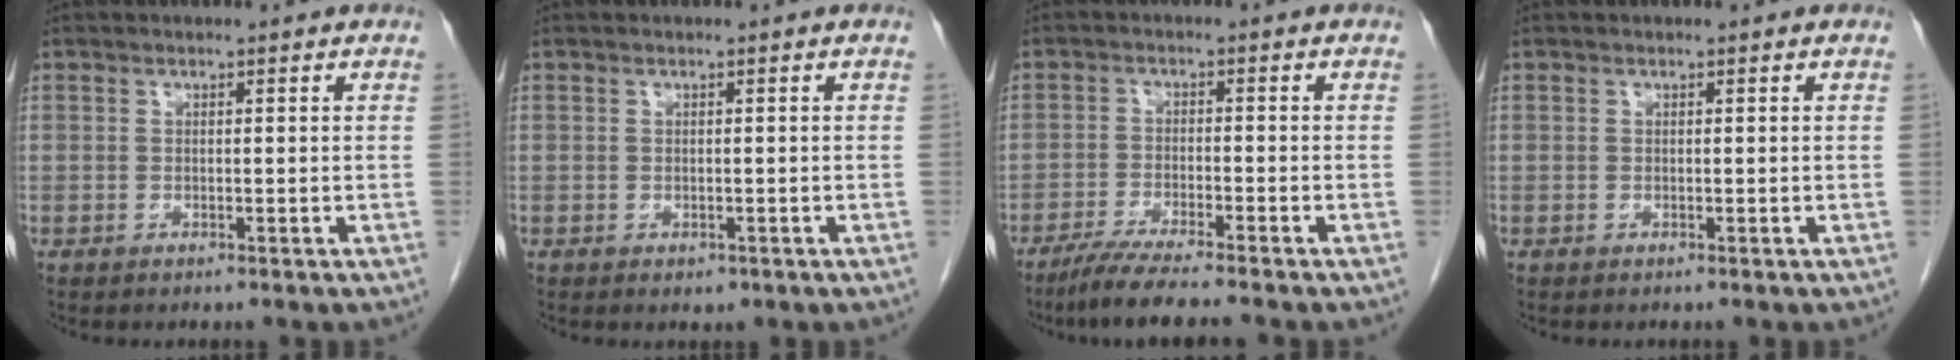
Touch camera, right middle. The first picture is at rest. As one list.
[{"total": 0.9, "force": [-0.4, 0.6, 0.5], "torque": [-0.006, 0.000, -0.001]}, {"total": 7.3, "force": [-6.0, -0.6, 4.0], "torque": [-0.063, -0.023, -0.103]}, {"total": 0.0}]